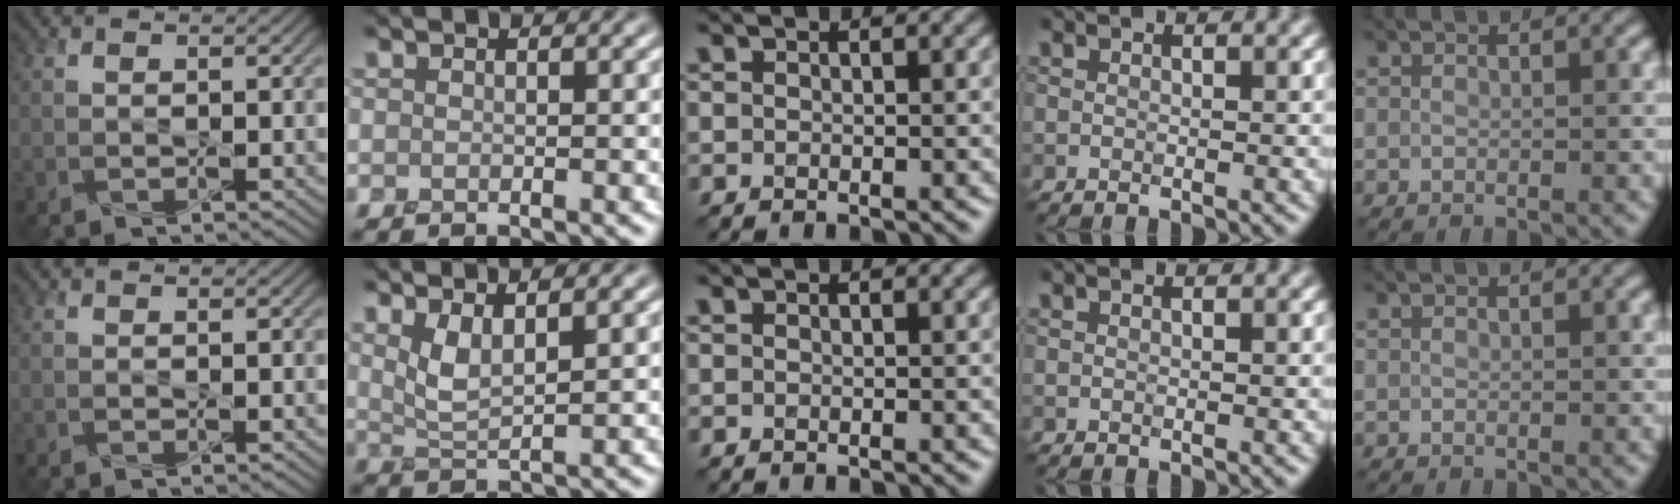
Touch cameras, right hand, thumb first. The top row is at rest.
{"index": {"total": 2.4, "force": [1.8, 0.1, 1.6], "torque": [-0.043, -0.007, 0.044]}}